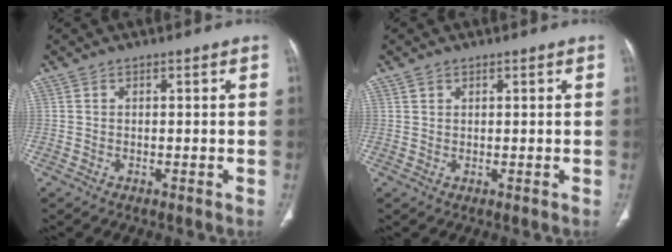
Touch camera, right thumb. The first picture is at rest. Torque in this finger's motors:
{"motor_torque": [-0.23, 0.24, 0.00, 0.00, -0.01]}